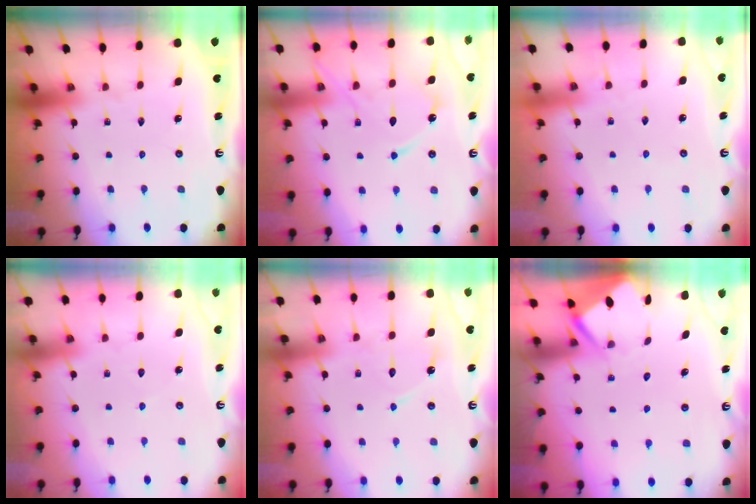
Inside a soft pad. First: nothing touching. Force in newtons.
{"total": 12.0, "press": 11.9, "slide": 1.1}
{"total": 2.1, "press": 2.1, "slide": 0.4}
{"total": 2.1, "press": 2.1, "slide": 0.3}
{"total": 8.2, "press": 8.1, "slide": 0.7}
{"total": 3.4, "press": 3.3, "slide": 0.3}